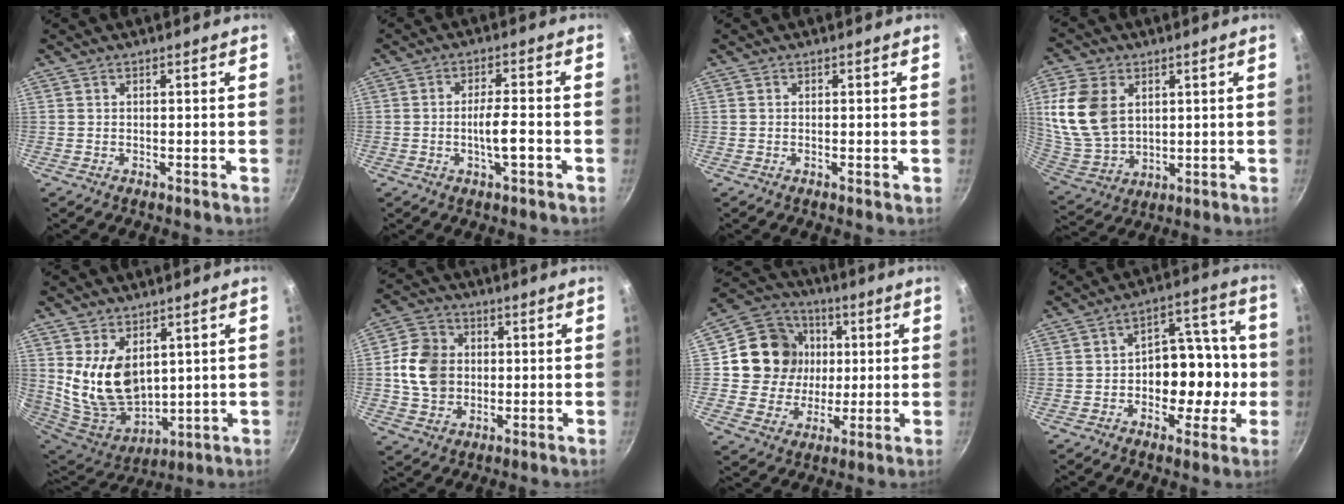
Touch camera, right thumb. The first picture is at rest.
{"total": 5.4, "force": [-1.7, 1.2, 4.9], "torque": [-0.080, 0.018, -0.031]}
{"total": 0.6, "force": [-0.1, 0.2, 0.5], "torque": [-0.007, 0.000, -0.003]}
{"total": 14.8, "force": [3.8, 10.5, 9.7], "torque": [-0.184, -0.016, 0.091]}
{"total": 15.0, "force": [4.5, 10.0, 10.2], "torque": [-0.166, -0.056, 0.109]}
{"total": 11.1, "force": [0.7, 9.4, 5.9], "torque": [-0.082, 0.009, 0.009]}
{"total": 15.8, "force": [2.4, 14.5, 5.9], "torque": [-0.081, 0.013, 0.036]}
{"total": 13.6, "force": [-2.2, 9.3, 9.7], "torque": [-0.081, 0.045, -0.035]}